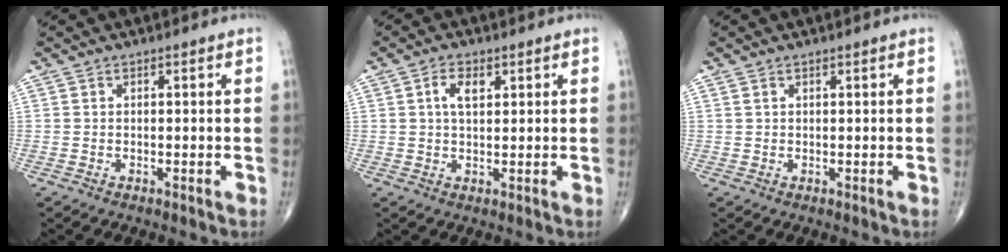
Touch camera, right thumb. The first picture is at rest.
{"total": 4.0, "force": [1.4, 2.1, 3.1], "torque": [-0.055, 0.000, 0.024]}
{"total": 0.6, "force": [0.4, 0.2, 0.3], "torque": [-0.008, 0.006, 0.011]}